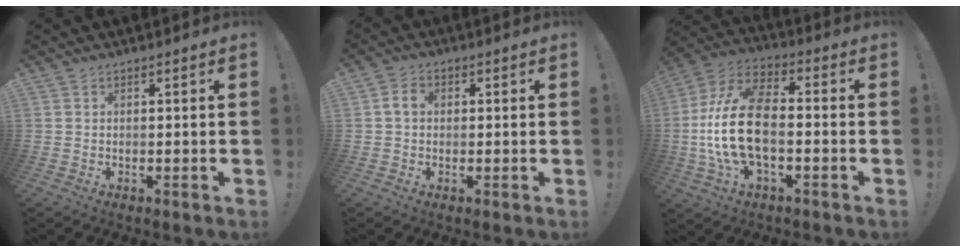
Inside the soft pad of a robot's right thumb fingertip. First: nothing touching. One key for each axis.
{"total": 4.4, "fx": 0.5, "fy": 3.2, "fz": 3.0, "tx": -0.053, "ty": 0.012, "tz": 0.010}
{"total": 19.1, "fx": -2.9, "fy": 10.5, "fz": 15.7, "tx": -0.304, "ty": 0.016, "tz": -0.043}